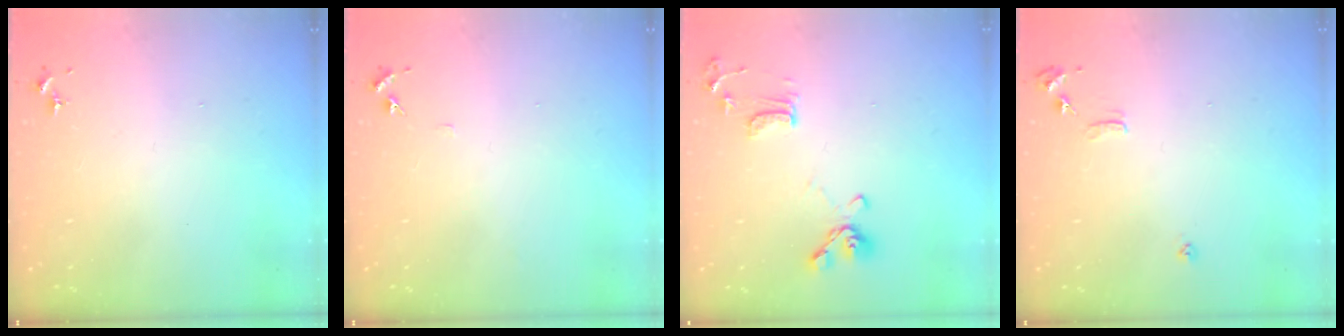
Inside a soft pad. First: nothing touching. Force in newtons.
{"total": 4.0, "press": 4.0, "slide": 0.5}
{"total": 11.2, "press": 11.0, "slide": 2.0}
{"total": 7.4, "press": 7.4, "slide": 0.7}